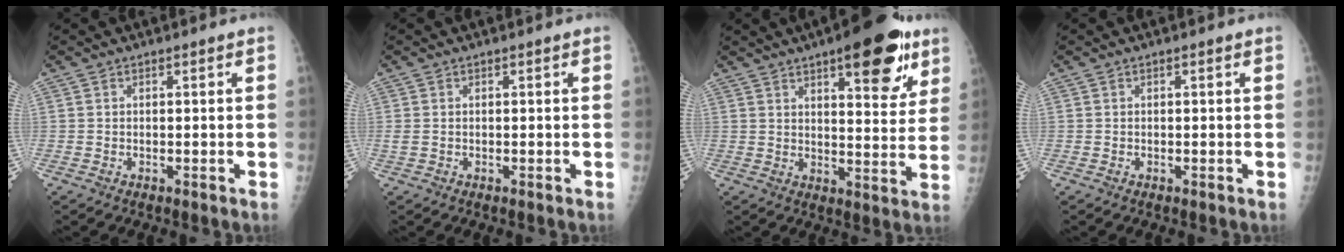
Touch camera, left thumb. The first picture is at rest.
{"total": 1.1, "force": [0.0, 0.7, 0.8], "torque": [-0.030, 0.004, 0.001]}
{"total": 16.3, "force": [9.1, 5.7, 12.3], "torque": [-0.127, -0.035, 0.123]}
{"total": 0.0}